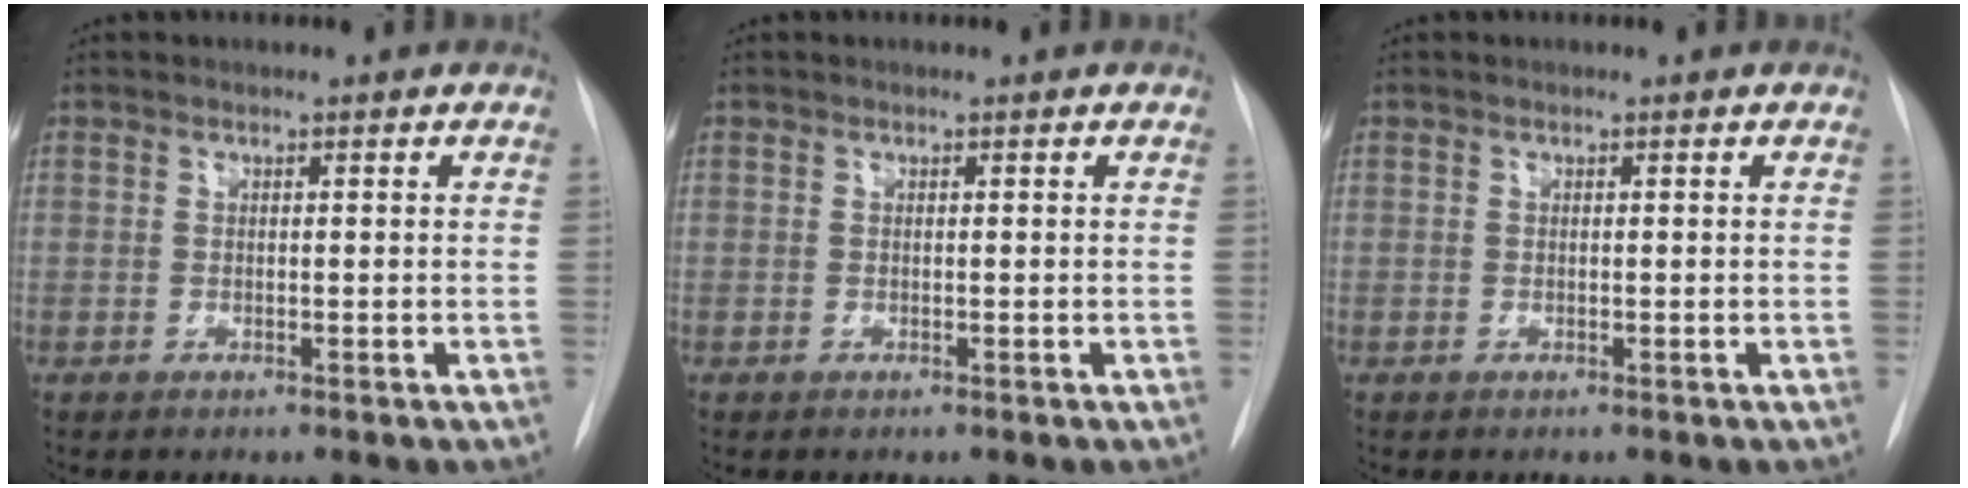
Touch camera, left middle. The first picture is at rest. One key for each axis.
{"total": 0.0}
{"total": 0.0}